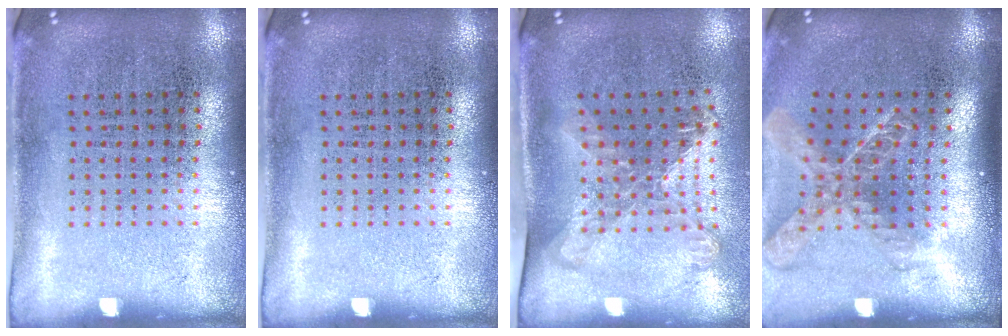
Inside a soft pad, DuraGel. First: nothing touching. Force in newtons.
{"total": 0.0}
{"total": 1.7, "press": 1.3, "slide": 1.0}
{"total": 1.9, "press": 1.5, "slide": 1.3}